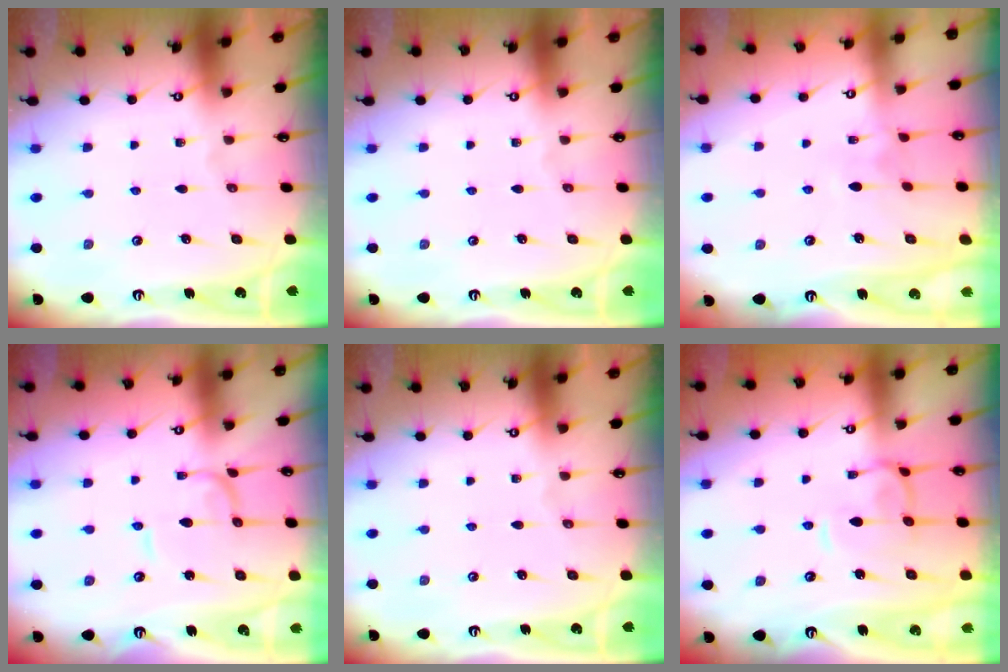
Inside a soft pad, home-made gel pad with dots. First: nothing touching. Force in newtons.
{"total": 0.0}
{"total": 3.2, "press": 3.2, "slide": 0.4}
{"total": 1.3, "press": 1.3, "slide": 0.1}
{"total": 0.0}
{"total": 2.2, "press": 2.0, "slide": 0.7}